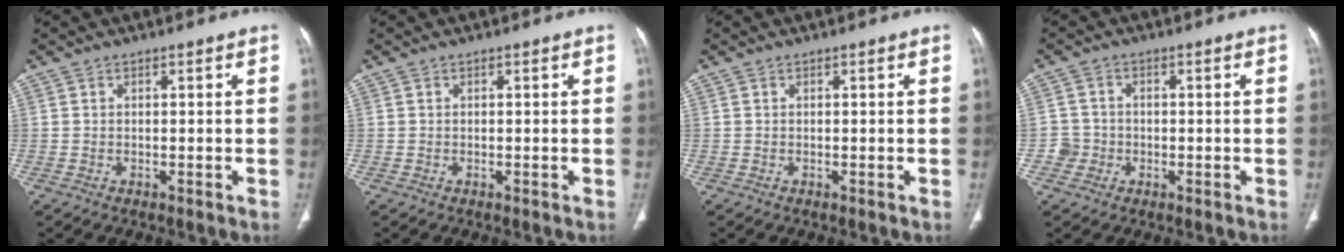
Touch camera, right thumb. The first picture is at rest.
{"total": 0.0}
{"total": 0.0}
{"total": 3.4, "force": [-1.0, 3.2, 0.2], "torque": [0.016, 0.012, -0.025]}